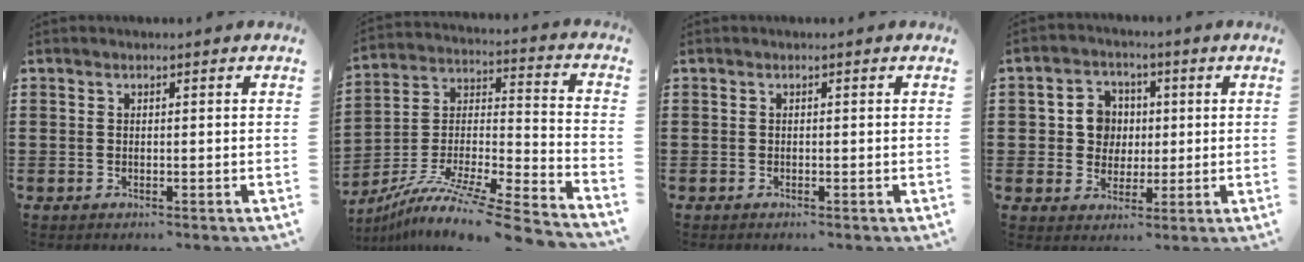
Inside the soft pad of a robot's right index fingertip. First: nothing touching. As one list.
[{"total": 10.7, "force": [-8.7, 0.5, 6.2], "torque": [-0.108, 0.003, -0.169]}, {"total": 0.0}, {"total": 6.1, "force": [0.7, 5.6, 2.3], "torque": [-0.068, 0.020, 0.012]}]